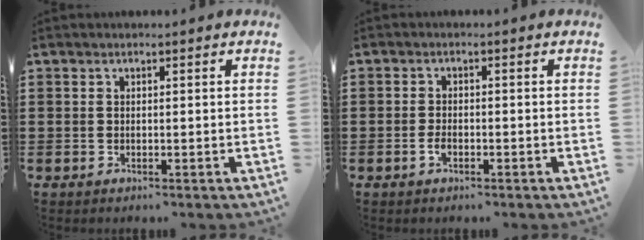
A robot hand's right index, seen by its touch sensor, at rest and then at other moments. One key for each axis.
{"total": 1.8, "fx": -0.9, "fy": 0.8, "fz": 1.3, "tx": -0.026, "ty": -0.001, "tz": -0.016}